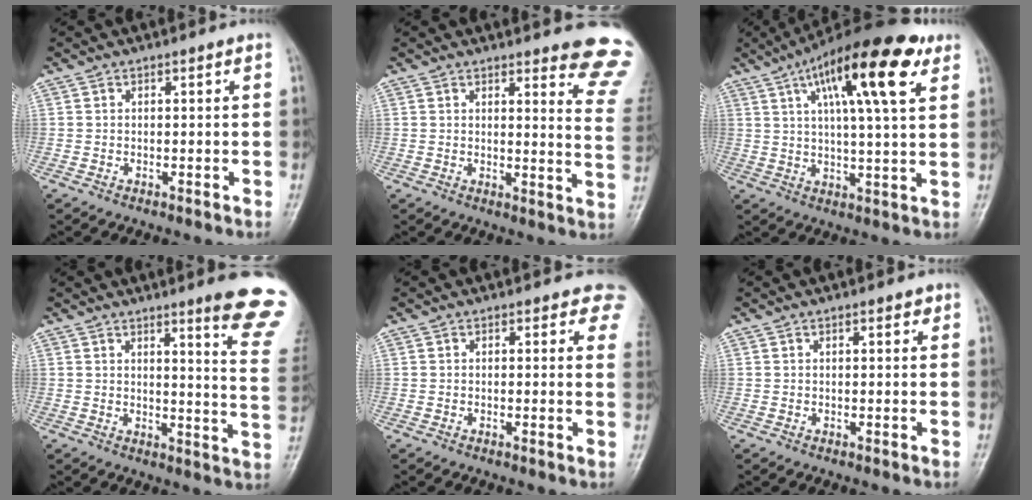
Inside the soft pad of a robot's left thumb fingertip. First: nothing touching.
{"total": 12.5, "force": [11.1, 2.2, 5.4], "torque": [-0.023, -0.096, 0.098]}
{"total": 19.0, "force": [8.8, 4.8, 16.1], "torque": [-0.238, -0.006, 0.135]}
{"total": 14.0, "force": [9.8, 0.8, 9.9], "torque": [-0.098, -0.072, 0.108]}
{"total": 4.4, "force": [3.2, 2.2, 2.0], "torque": [0.014, -0.011, 0.017]}
{"total": 1.5, "force": [0.9, 0.7, 1.0], "torque": [-0.007, -0.001, 0.009]}